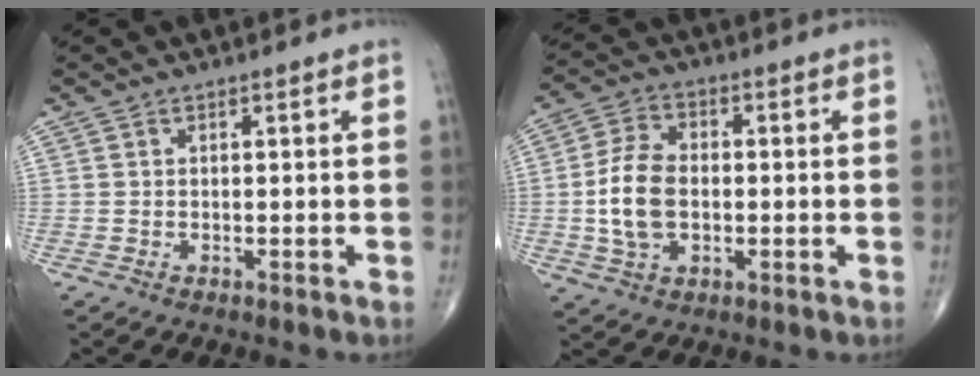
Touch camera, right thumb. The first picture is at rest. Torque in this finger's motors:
{"motor_torque": [-0.29, 0.56, 0.51, 0.45, 0.11]}